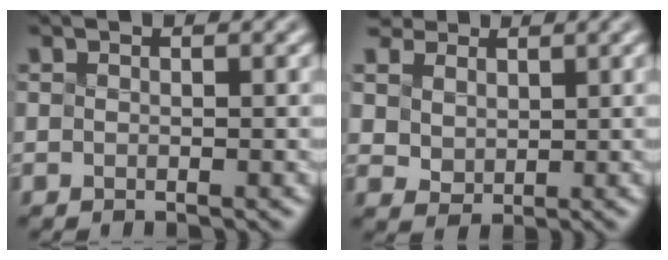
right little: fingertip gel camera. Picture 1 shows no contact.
{"total": 3.7, "force": [2.8, 2.5, 0.3], "torque": [-0.073, -0.006, 0.088]}